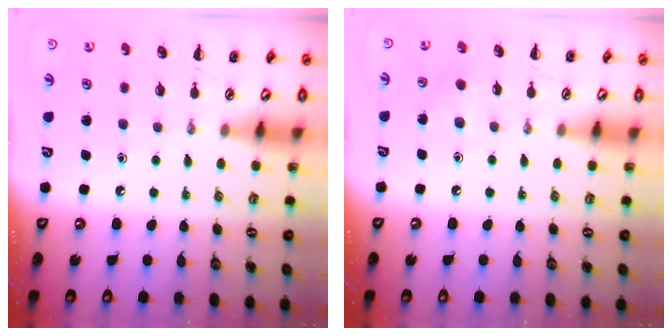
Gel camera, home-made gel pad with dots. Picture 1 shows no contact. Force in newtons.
{"total": 5.0, "press": 4.9, "slide": 1.1}